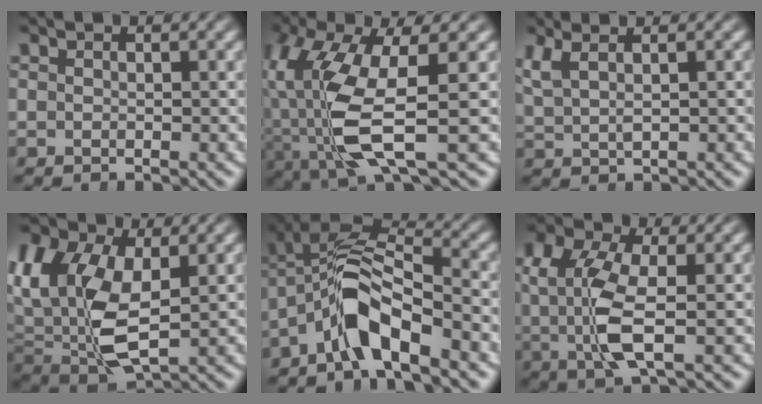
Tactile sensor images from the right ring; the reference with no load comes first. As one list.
[{"total": 10.3, "force": [-0.8, 4.8, 9.1], "torque": [-0.202, -0.032, 0.008]}, {"total": 3.6, "force": [1.9, 1.7, 2.6], "torque": [-0.056, 0.005, 0.037]}, {"total": 10.6, "force": [1.2, 7.3, 7.6], "torque": [-0.174, -0.030, 0.032]}, {"total": 6.0, "force": [-0.8, 3.9, 4.5], "torque": [-0.097, -0.014, -0.014]}, {"total": 5.6, "force": [0.5, 2.6, 5.0], "torque": [-0.116, -0.021, 0.018]}]